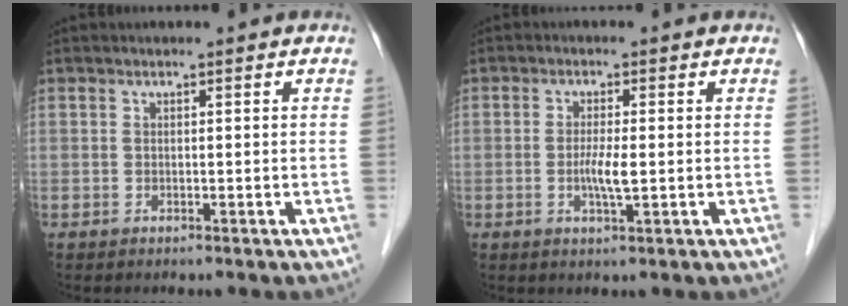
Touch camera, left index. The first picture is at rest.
{"total": 3.2, "force": [-0.4, 0.5, 3.2], "torque": [-0.057, -0.007, -0.006]}